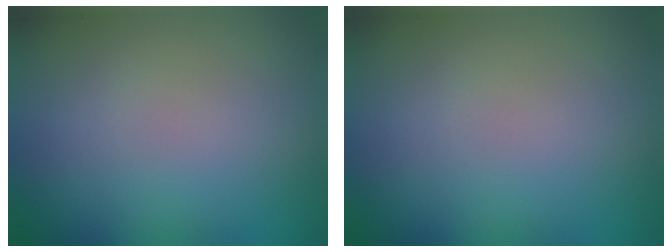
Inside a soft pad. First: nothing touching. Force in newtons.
{"total": 0.0}